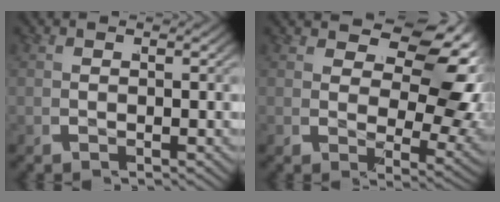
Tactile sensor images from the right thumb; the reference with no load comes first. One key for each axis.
{"total": 9.0, "fx": 3.7, "fy": 4.5, "fz": 6.9, "tx": -0.085, "ty": -0.017, "tz": 0.064}